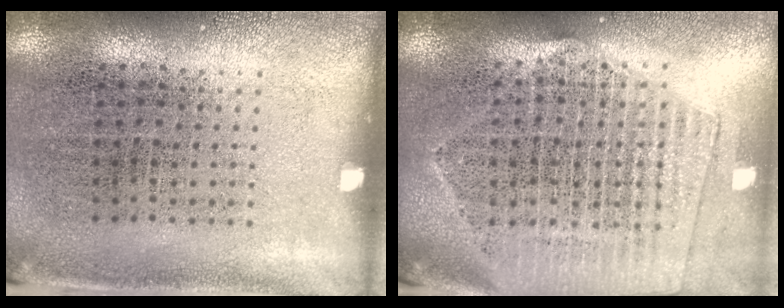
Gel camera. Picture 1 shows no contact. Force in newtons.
{"total": 2.0, "press": 1.8, "slide": 0.9}